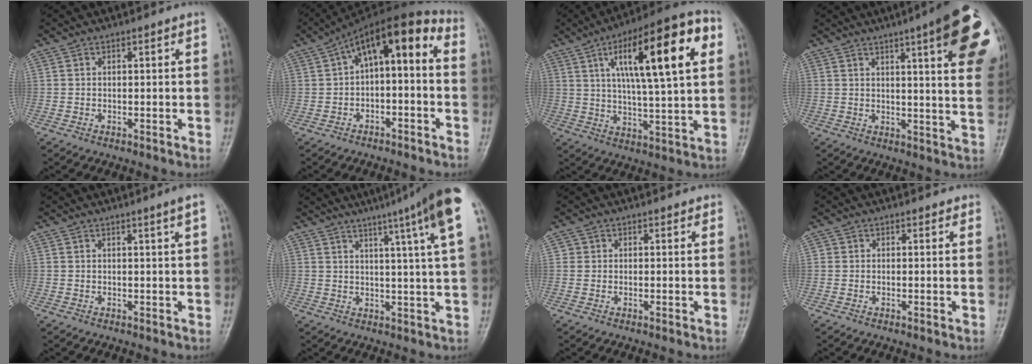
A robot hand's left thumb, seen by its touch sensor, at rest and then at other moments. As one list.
[{"total": 11.7, "force": [0.7, 5.3, 10.4], "torque": [-0.139, 0.062, -0.002]}, {"total": 21.6, "force": [7.3, 5.6, 19.6], "torque": [-0.286, 0.004, 0.106]}, {"total": 19.2, "force": [8.3, 3.4, 17.0], "torque": [-0.191, -0.020, 0.093]}, {"total": 1.8, "force": [1.0, -0.7, 1.3], "torque": [-0.023, -0.008, 0.016]}, {"total": 15.1, "force": [8.6, -0.4, 12.4], "torque": [-0.171, -0.020, 0.093]}, {"total": 1.5, "force": [0.6, 1.4, -0.2], "torque": [0.017, -0.001, 0.001]}, {"total": 1.2, "force": [0.6, 1.0, -0.1], "torque": [0.017, -0.001, -0.001]}]